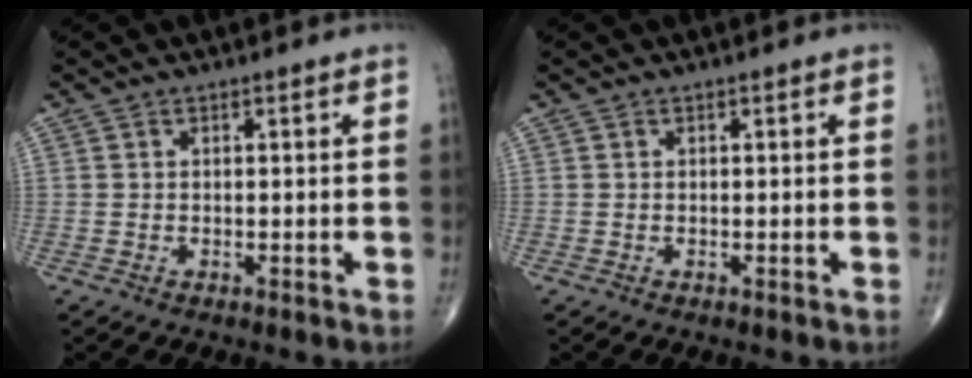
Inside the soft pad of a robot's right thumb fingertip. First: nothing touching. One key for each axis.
{"total": 0.0}